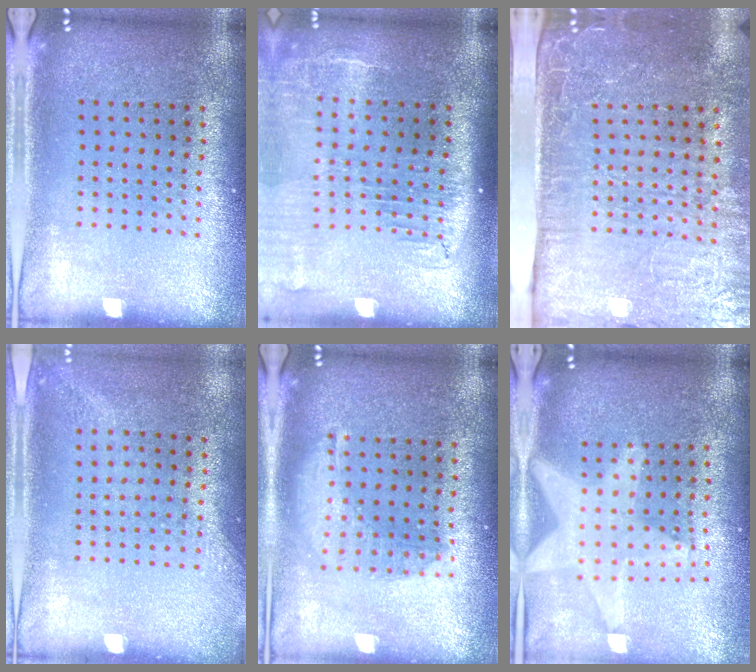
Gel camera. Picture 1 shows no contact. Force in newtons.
{"total": 2.2, "press": 1.8, "slide": 1.3}
{"total": 4.7, "press": 4.0, "slide": 2.4}
{"total": 1.4, "press": 1.0, "slide": 0.9}
{"total": 1.4, "press": 1.3, "slide": 0.6}
{"total": 2.1, "press": 1.8, "slide": 1.1}